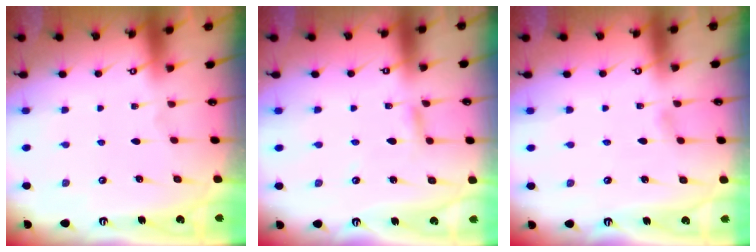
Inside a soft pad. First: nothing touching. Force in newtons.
{"total": 3.5, "press": 3.5, "slide": 0.4}
{"total": 3.4, "press": 3.4, "slide": 0.4}